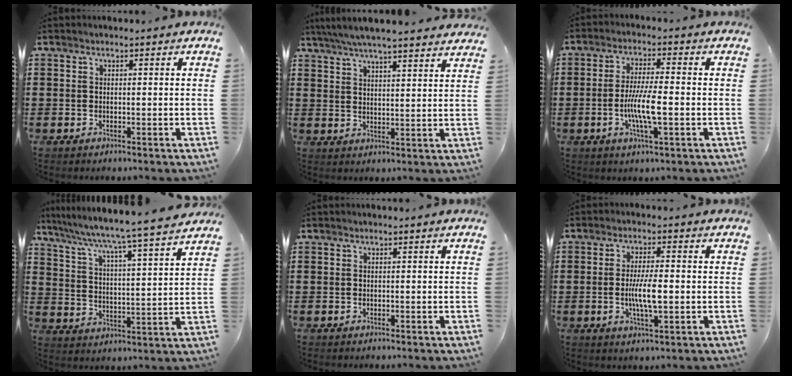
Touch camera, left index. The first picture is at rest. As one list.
[{"total": 5.4, "force": [5.1, 0.0, 2.0], "torque": [-0.056, -0.021, 0.090]}, {"total": 7.1, "force": [-1.4, 1.2, 6.8], "torque": [-0.137, -0.006, -0.032]}, {"total": 5.0, "force": [4.5, -1.0, 2.1], "torque": [-0.062, -0.046, 0.063]}, {"total": 0.0}, {"total": 6.2, "force": [-0.6, 1.4, 6.0], "torque": [-0.125, -0.006, -0.018]}]